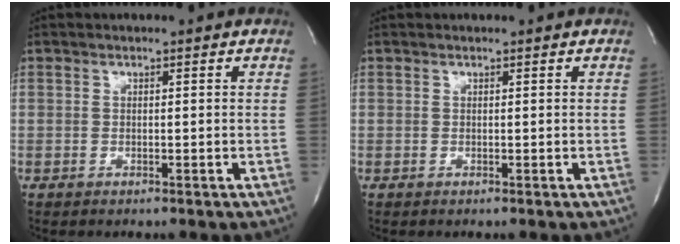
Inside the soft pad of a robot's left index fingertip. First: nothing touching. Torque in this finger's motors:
{"motor_torque": [-0.02, 0.09, 0.05, 0.00]}